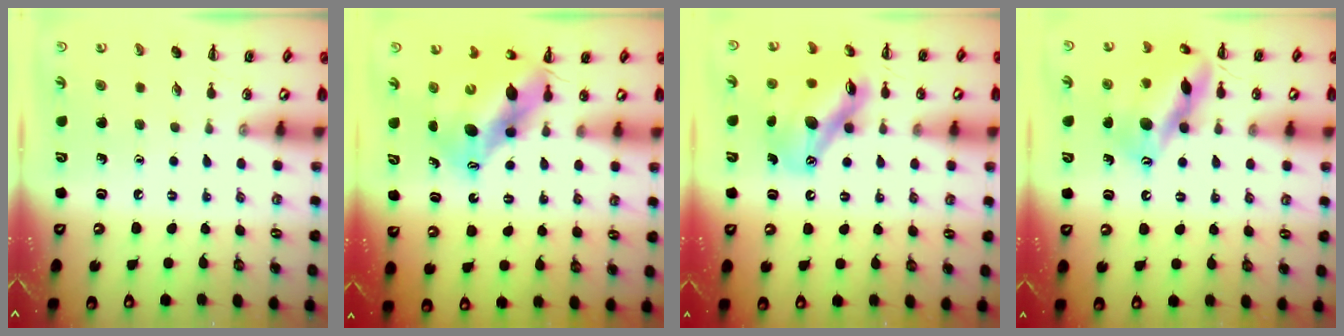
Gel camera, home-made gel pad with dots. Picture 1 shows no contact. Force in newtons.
{"total": 12.2, "press": 11.8, "slide": 3.0}
{"total": 12.6, "press": 12.2, "slide": 3.3}
{"total": 15.7, "press": 15.6, "slide": 2.1}